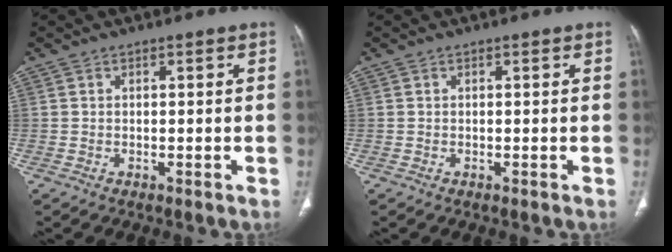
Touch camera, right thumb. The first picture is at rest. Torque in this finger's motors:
{"motor_torque": [0.00, 0.00, 0.15, 0.26, 0.03]}